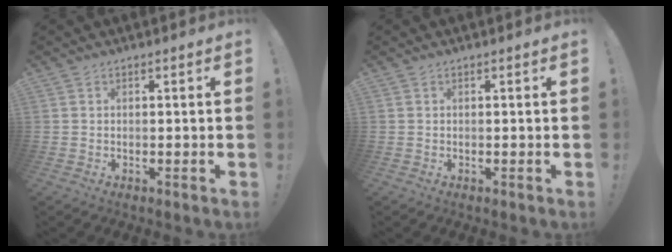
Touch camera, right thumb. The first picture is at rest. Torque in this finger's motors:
{"motor_torque": [-0.09, -0.08, 0.00, 0.00, 0.01]}